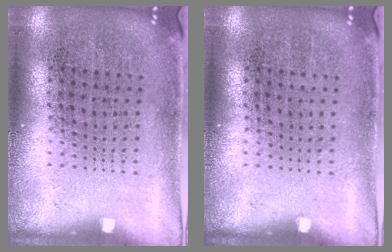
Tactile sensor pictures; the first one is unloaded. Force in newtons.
{"total": 0.0}